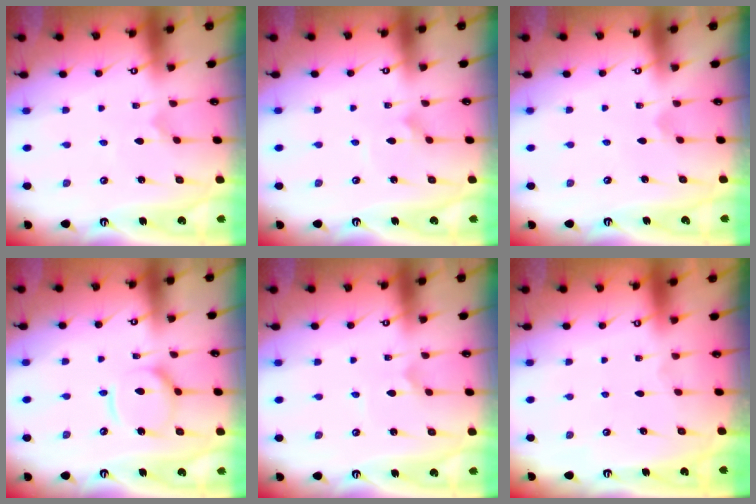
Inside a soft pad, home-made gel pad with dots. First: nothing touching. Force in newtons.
{"total": 0.9, "press": 0.9, "slide": 0.1}
{"total": 1.7, "press": 1.6, "slide": 0.1}
{"total": 12.1, "press": 12.0, "slide": 1.4}
{"total": 0.0}
{"total": 0.0}